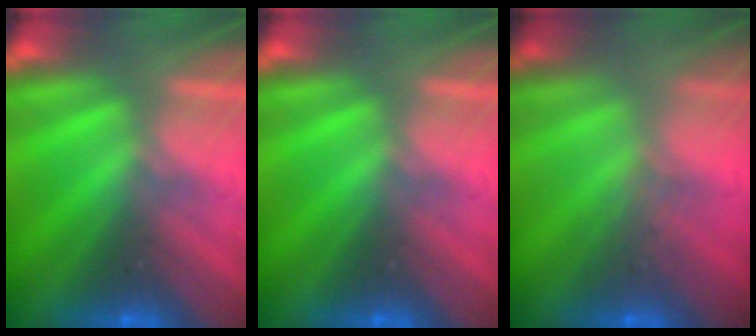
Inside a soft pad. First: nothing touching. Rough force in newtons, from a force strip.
{"total": 0.0}
{"total": 2.9}